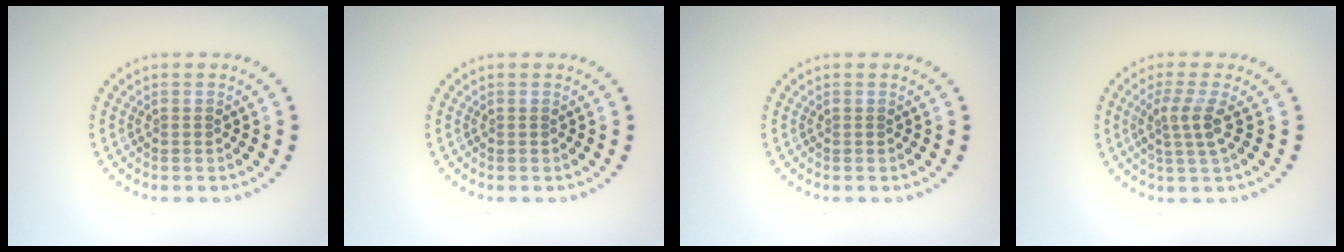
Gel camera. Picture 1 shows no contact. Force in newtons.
{"total": 0.0}
{"total": 0.0}
{"total": 2.7, "press": 2.0, "slide": 1.8}